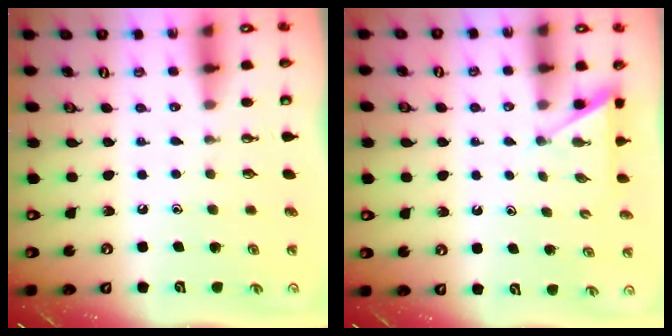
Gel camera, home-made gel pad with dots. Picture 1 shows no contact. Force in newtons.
{"total": 2.2, "press": 2.2, "slide": 0.2}